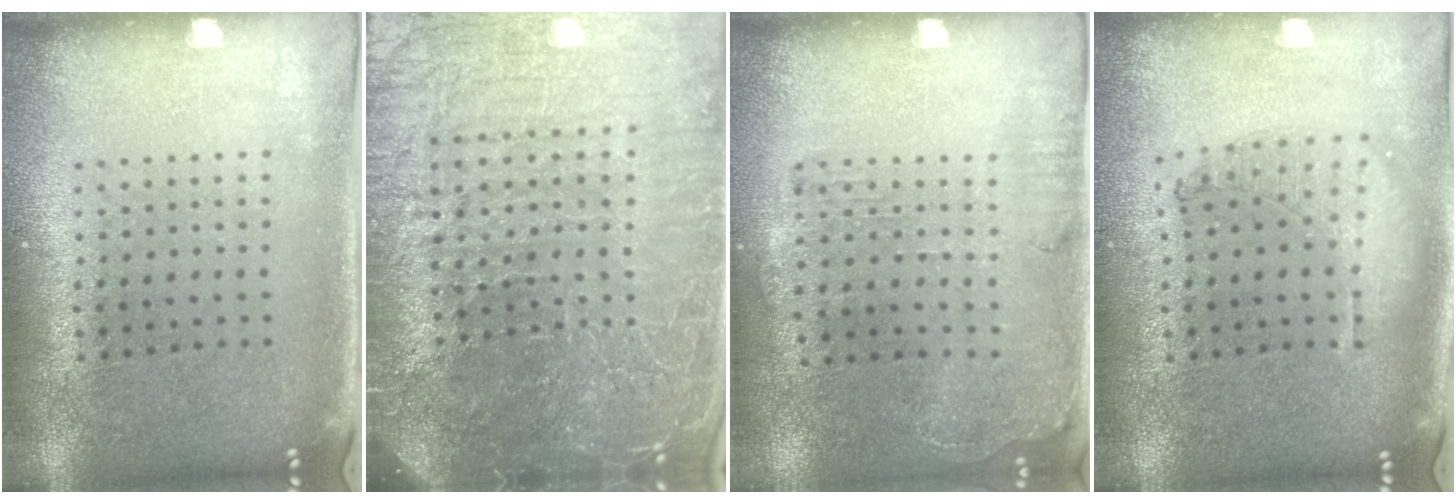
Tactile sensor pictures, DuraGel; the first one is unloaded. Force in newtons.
{"total": 6.5, "press": 5.7, "slide": 3.1}
{"total": 1.3, "press": 1.3, "slide": 0.3}
{"total": 1.0, "press": 0.9, "slide": 0.2}